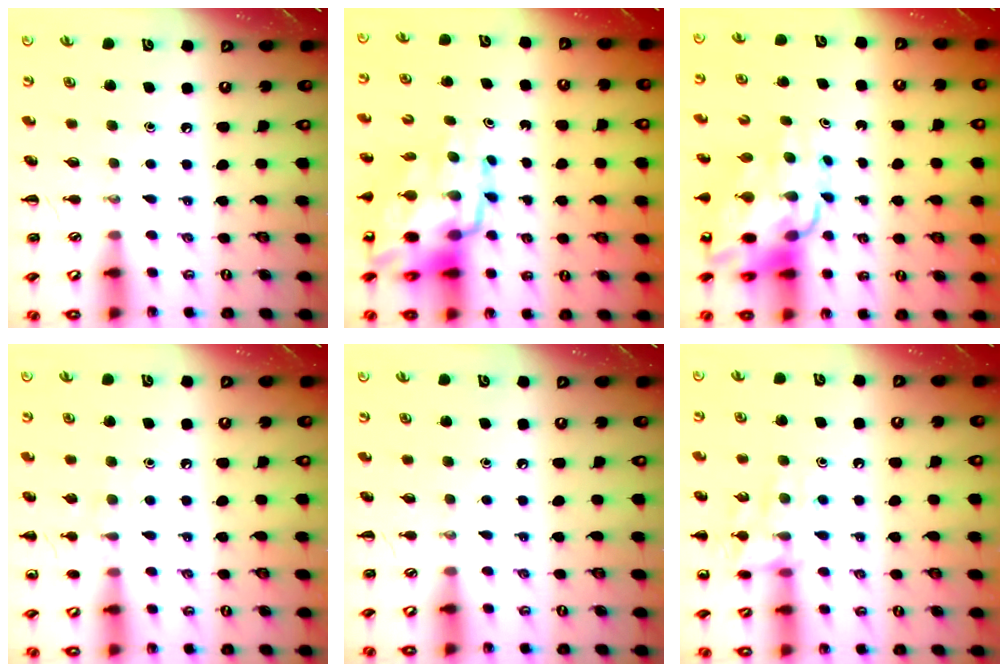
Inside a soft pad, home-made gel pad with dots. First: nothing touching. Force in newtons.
{"total": 19.1, "press": 18.4, "slide": 5.2}
{"total": 16.8, "press": 16.1, "slide": 4.6}
{"total": 5.9, "press": 5.7, "slide": 1.4}
{"total": 0.0}
{"total": 12.1, "press": 12.1, "slide": 0.7}